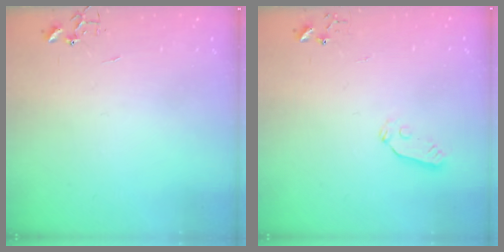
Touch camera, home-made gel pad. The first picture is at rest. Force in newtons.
{"total": 3.9, "press": 3.8, "slide": 0.6}